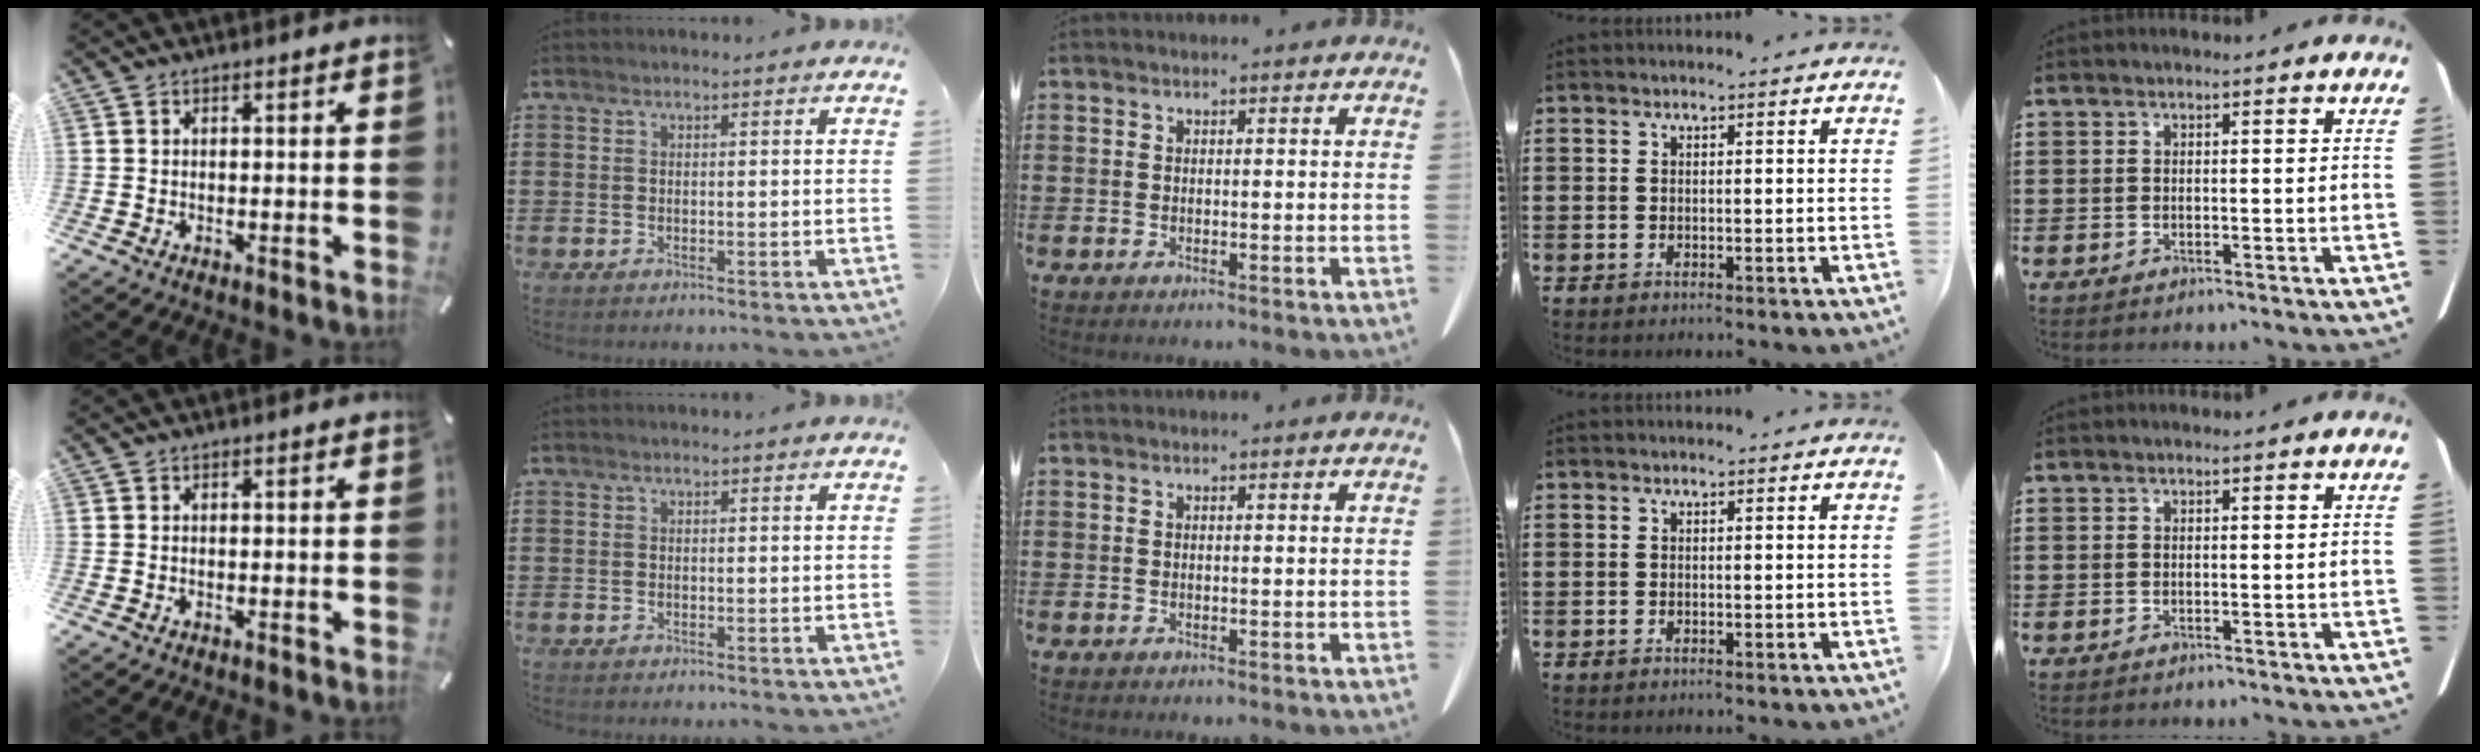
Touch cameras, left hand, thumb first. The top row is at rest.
{}